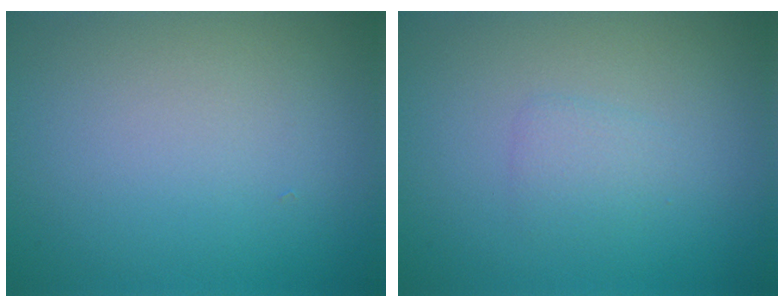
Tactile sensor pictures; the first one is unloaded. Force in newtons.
{"total": 1.2, "press": 1.2, "slide": 0.1}